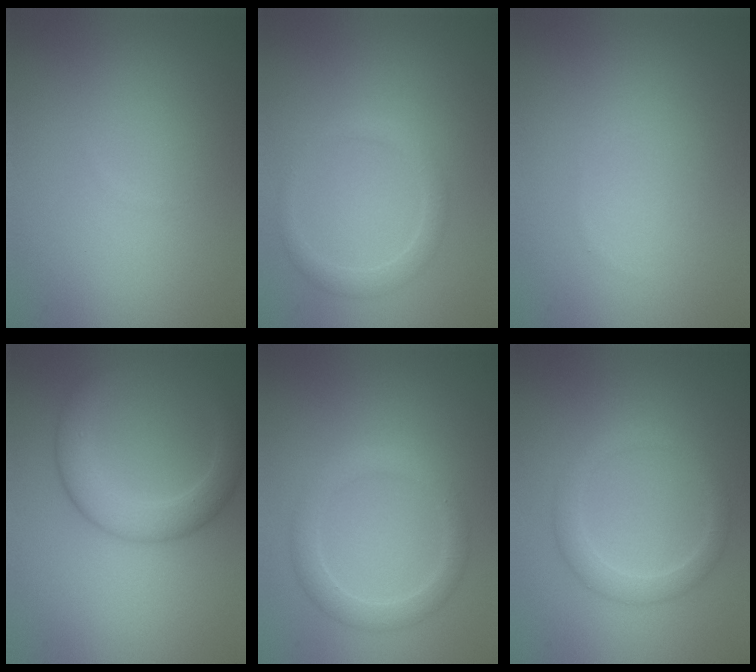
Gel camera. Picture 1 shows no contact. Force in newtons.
{"total": 1.8, "press": 1.8, "slide": 0.1}
{"total": 0.0}
{"total": 4.3, "press": 4.3, "slide": 0.2}
{"total": 2.5, "press": 2.5, "slide": 0.0}
{"total": 2.2, "press": 2.2, "slide": 0.0}